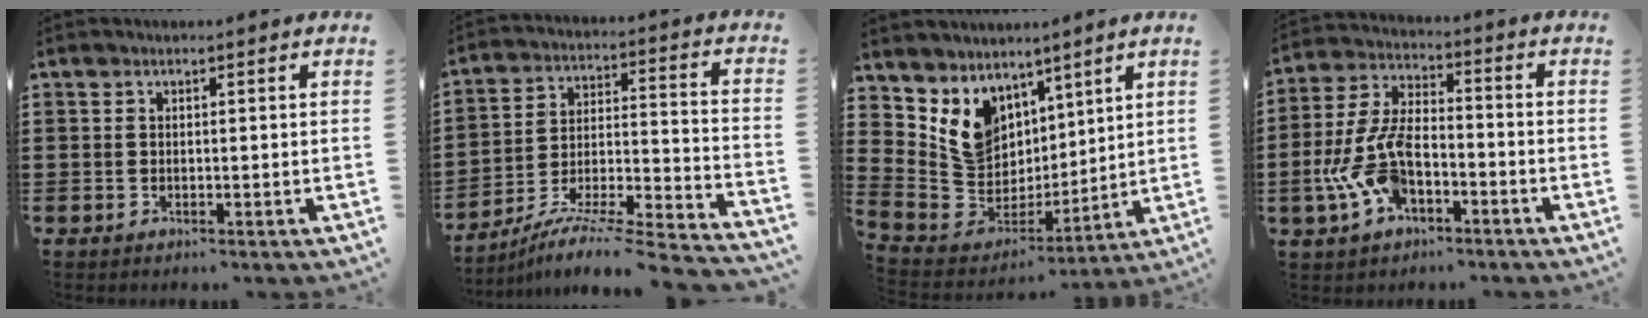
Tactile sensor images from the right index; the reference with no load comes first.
{"total": 7.6, "force": [-6.7, -0.2, 3.6], "torque": [-0.055, -0.007, -0.136]}
{"total": 8.9, "force": [4.8, 7.2, 2.2], "torque": [-0.097, -0.038, 0.100]}
{"total": 10.4, "force": [-4.1, 5.1, 8.1], "torque": [-0.206, -0.006, -0.082]}